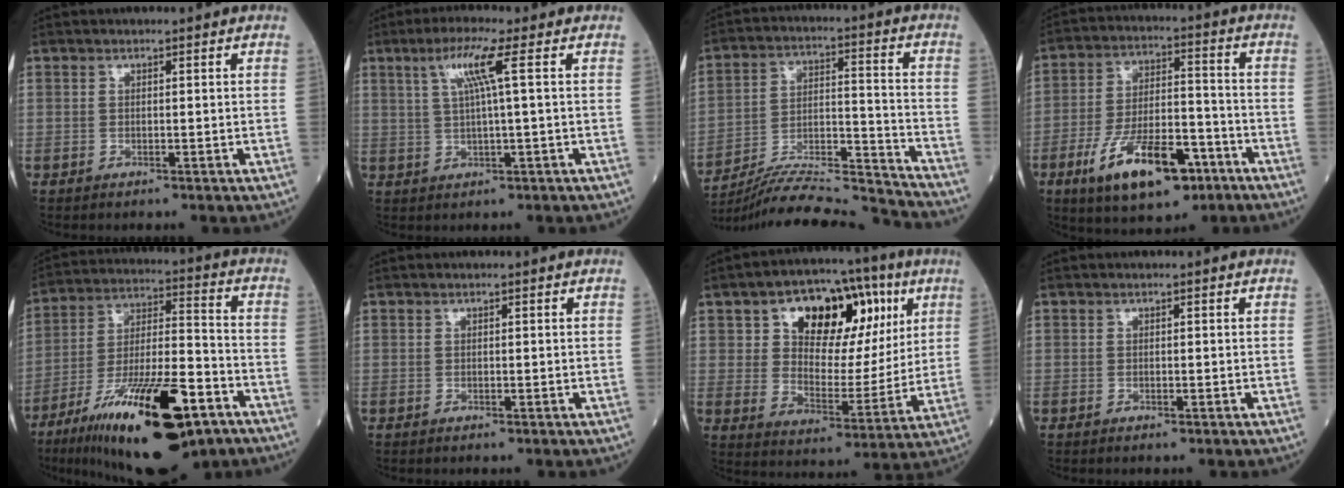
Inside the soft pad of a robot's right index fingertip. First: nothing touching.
{"total": 5.7, "force": [2.0, -0.7, 5.3], "torque": [-0.104, 0.009, 0.039]}
{"total": 18.4, "force": [-17.9, -1.2, 4.2], "torque": [-0.084, 0.015, -0.289]}
{"total": 14.6, "force": [-7.7, 5.4, 11.1], "torque": [-0.202, 0.000, -0.125]}
{"total": 22.7, "force": [-12.7, 5.4, 18.0], "torque": [-0.291, -0.023, -0.208]}
{"total": 0.0}
{"total": 16.6, "force": [7.3, 9.0, 12.0], "torque": [-0.162, 0.027, 0.119]}
{"total": 0.0}